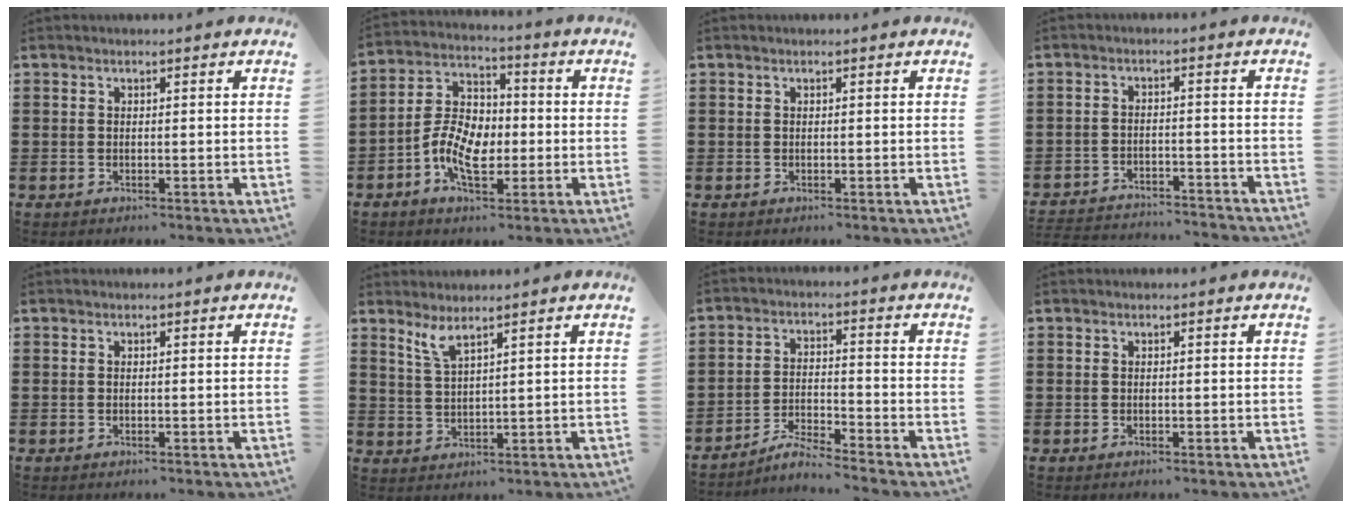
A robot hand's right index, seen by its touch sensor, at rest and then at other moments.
{"total": 8.5, "force": [-2.3, 5.2, 6.3], "torque": [-0.148, 0.006, -0.047]}
{"total": 0.0}
{"total": 3.3, "force": [-3.3, 0.2, 0.2], "torque": [-0.016, -0.001, -0.073]}
{"total": 0.0}
{"total": 3.0, "force": [2.3, 0.2, 1.8], "torque": [-0.041, 0.002, 0.042]}
{"total": 4.3, "force": [-4.1, -0.1, 1.2], "torque": [-0.030, 0.002, -0.083]}
{"total": 0.0}